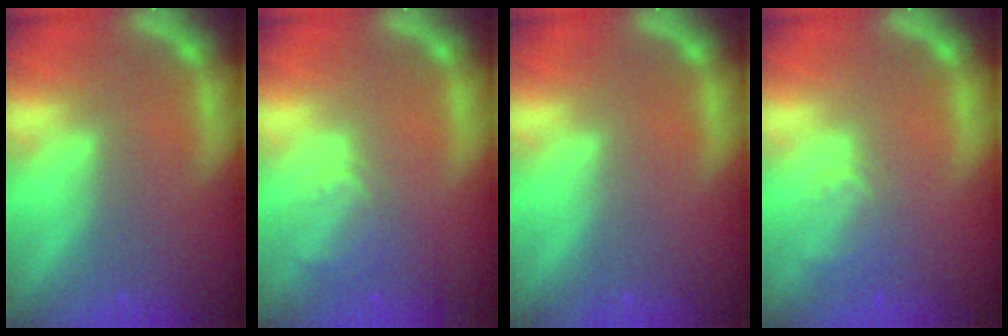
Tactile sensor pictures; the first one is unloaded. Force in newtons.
{"total": 2.9}
{"total": 0.0}
{"total": 2.5}